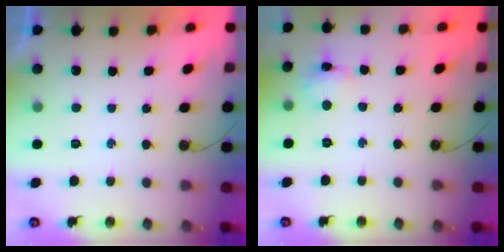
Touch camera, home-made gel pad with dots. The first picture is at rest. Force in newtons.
{"total": 2.8, "press": 2.8, "slide": 0.5}